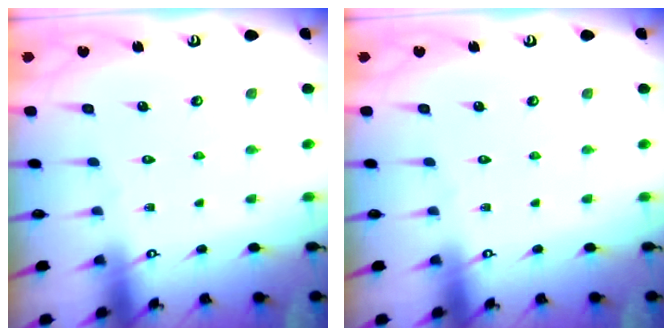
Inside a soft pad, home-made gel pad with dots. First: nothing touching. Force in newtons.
{"total": 0.0}